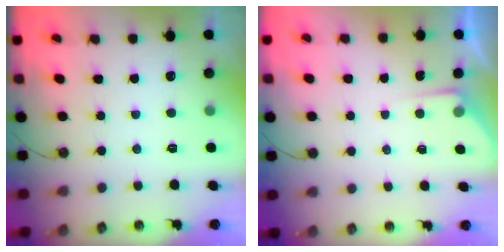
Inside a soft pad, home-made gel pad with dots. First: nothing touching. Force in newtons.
{"total": 4.5, "press": 4.5, "slide": 0.5}